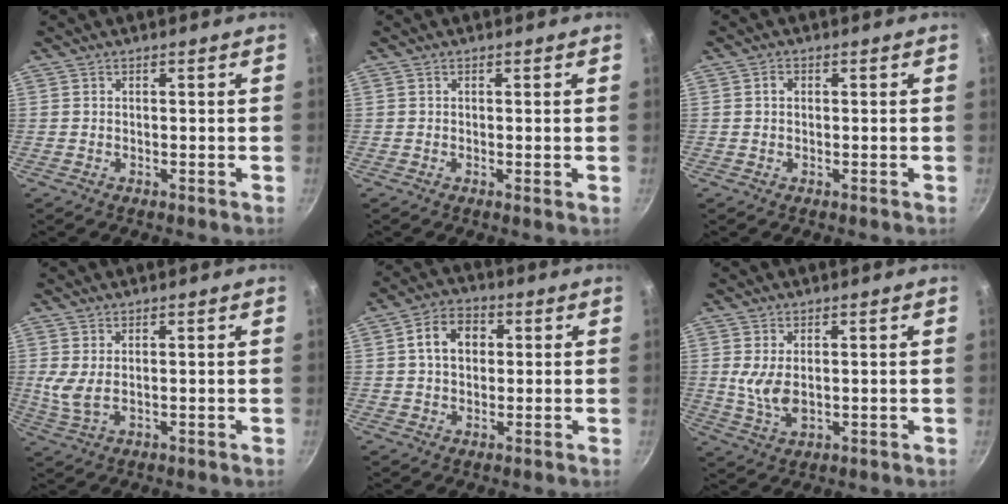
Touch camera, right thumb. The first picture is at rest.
{"total": 0.8, "force": [0.1, 0.1, 0.7], "torque": [-0.012, -0.002, -0.001]}
{"total": 1.4, "force": [0.2, 1.1, 0.8], "torque": [-0.014, 0.005, 0.002]}
{"total": 4.2, "force": [1.1, 1.8, 3.6], "torque": [-0.076, -0.009, 0.030]}
{"total": 7.8, "force": [1.5, 5.8, 4.9], "torque": [-0.060, 0.012, 0.017]}
{"total": 5.9, "force": [0.8, 3.1, 4.9], "torque": [-0.093, -0.012, 0.024]}